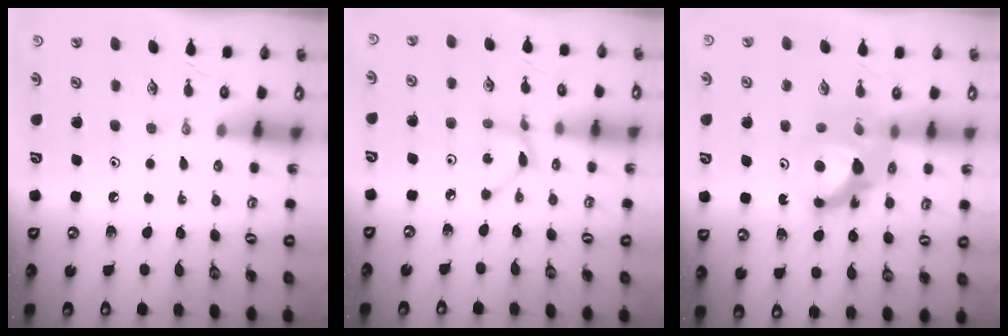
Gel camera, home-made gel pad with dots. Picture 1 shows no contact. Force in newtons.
{"total": 2.2, "press": 2.2, "slide": 0.2}
{"total": 12.4, "press": 12.3, "slide": 1.1}